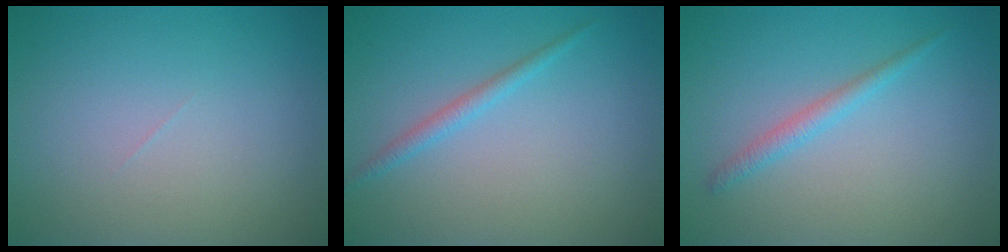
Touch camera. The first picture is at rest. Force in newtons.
{"total": 1.4, "press": 1.4, "slide": 0.1}
{"total": 1.6, "press": 1.6, "slide": 0.2}